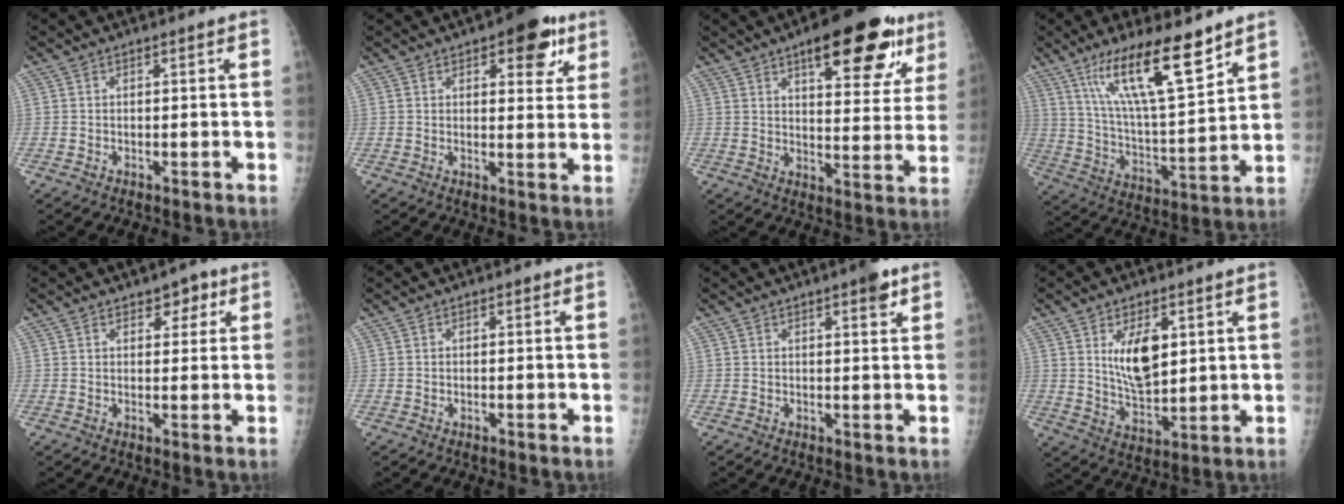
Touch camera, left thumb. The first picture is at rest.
{"total": 9.3, "force": [4.9, 4.3, 6.6], "torque": [-0.049, -0.016, 0.057]}
{"total": 19.1, "force": [10.5, 7.3, 14.1], "torque": [-0.149, -0.034, 0.145]}
{"total": 17.2, "force": [11.2, 3.6, 12.5], "torque": [-0.203, -0.063, 0.208]}
{"total": 3.7, "force": [2.1, 2.3, 2.0], "torque": [0.000, -0.008, 0.026]}
{"total": 0.0}
{"total": 3.4, "force": [2.0, 0.9, 2.6], "torque": [-0.029, -0.008, 0.024]}
{"total": 9.8, "force": [3.2, 5.1, 7.8], "torque": [-0.109, -0.025, 0.067]}